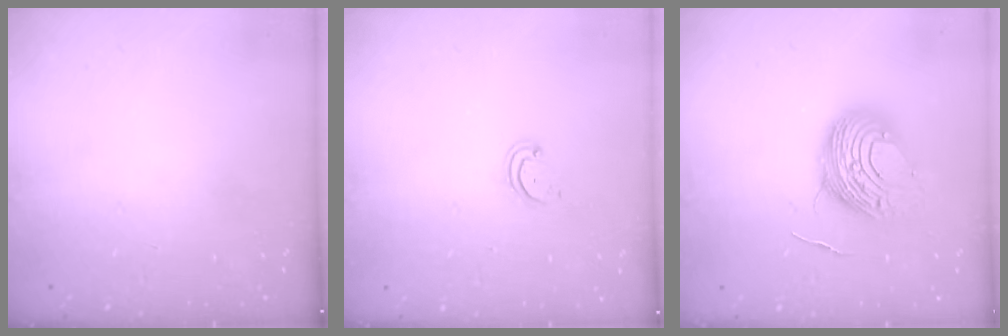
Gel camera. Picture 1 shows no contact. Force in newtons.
{"total": 2.2, "press": 2.2, "slide": 0.2}
{"total": 10.8, "press": 10.8, "slide": 1.1}